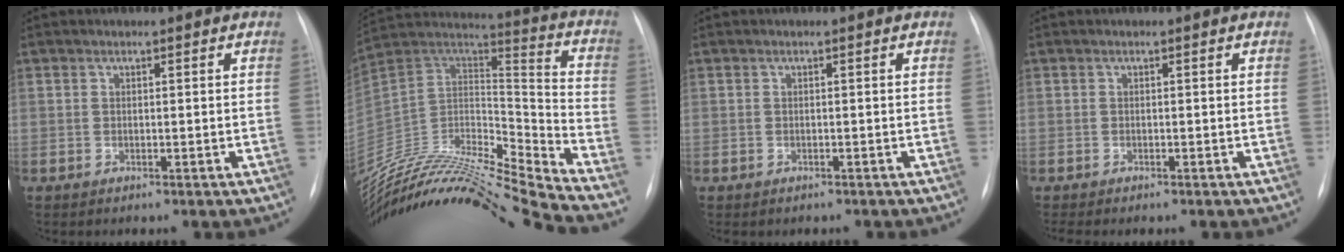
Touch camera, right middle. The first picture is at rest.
{"total": 27.1, "force": [-25.2, -0.4, 10.0], "torque": [-0.204, -0.005, -0.429]}
{"total": 0.7, "force": [-0.5, 0.5, 0.1], "torque": [-0.008, 0.000, -0.005]}
{"total": 1.9, "force": [-1.6, 0.4, 0.9], "torque": [-0.011, -0.005, -0.016]}